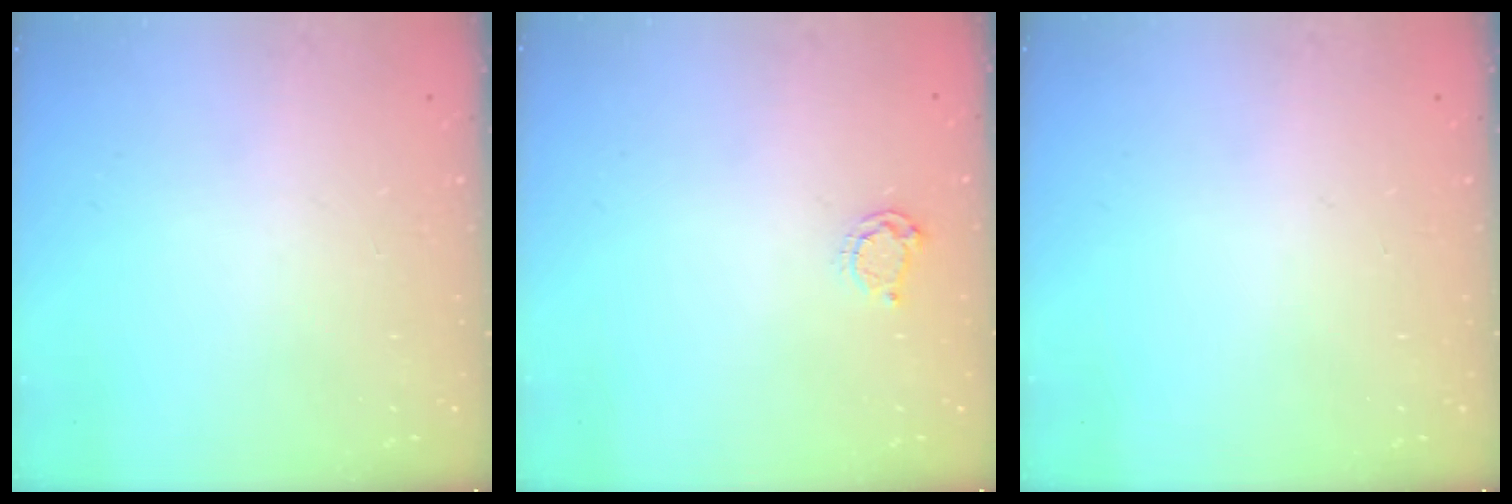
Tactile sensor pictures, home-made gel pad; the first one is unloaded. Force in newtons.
{"total": 3.3, "press": 3.2, "slide": 0.4}
{"total": 0.0}